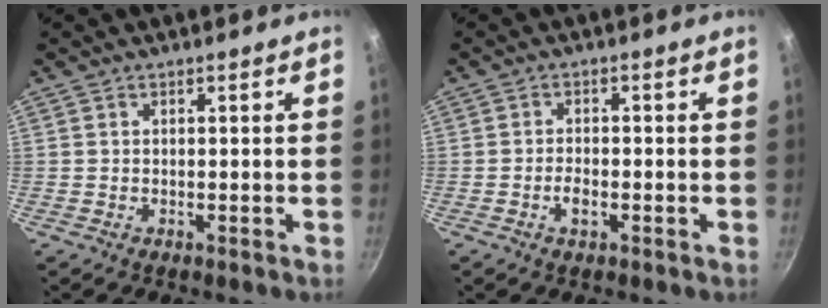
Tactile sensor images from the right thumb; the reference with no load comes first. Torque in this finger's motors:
{"motor_torque": [-0.16, 0.05, -0.03, 0.00, 0.01]}